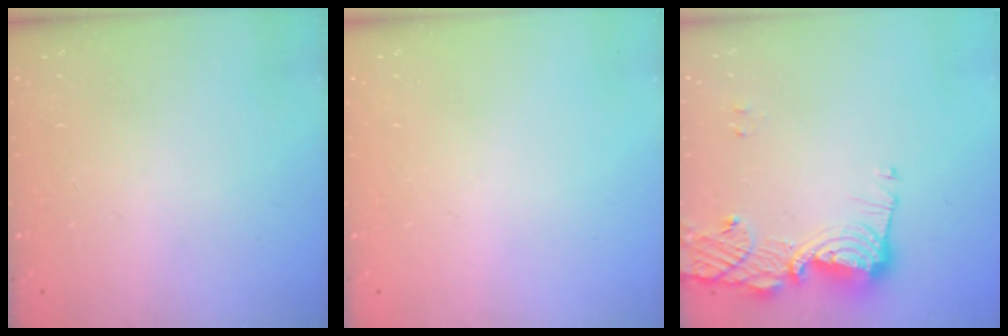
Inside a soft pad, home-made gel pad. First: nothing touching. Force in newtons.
{"total": 0.0}
{"total": 12.7, "press": 12.6, "slide": 1.2}